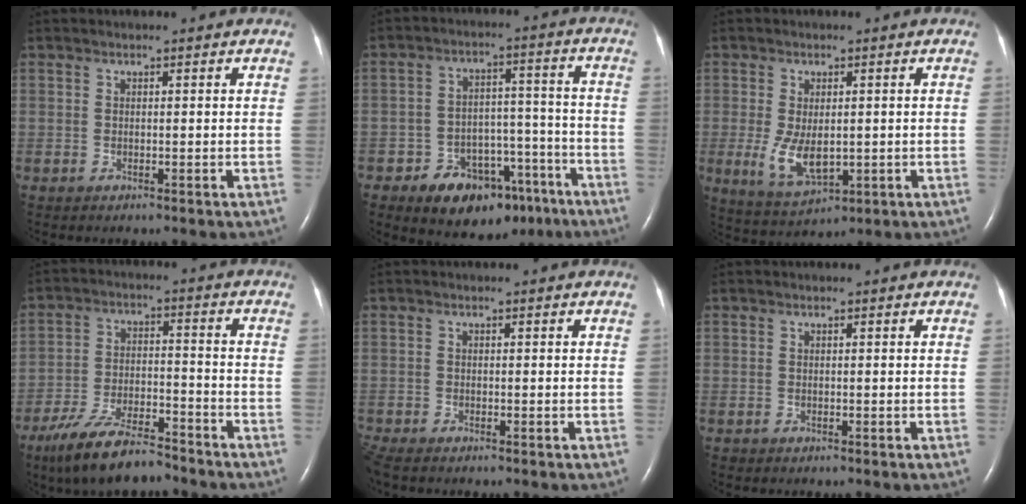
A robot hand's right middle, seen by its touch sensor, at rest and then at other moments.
{"total": 13.0, "force": [-8.4, 7.3, 6.7], "torque": [-0.076, 0.036, -0.119]}
{"total": 6.7, "force": [-0.8, 3.2, 5.9], "torque": [-0.122, -0.015, -0.002]}
{"total": 11.4, "force": [-9.1, 2.6, 6.2], "torque": [-0.117, -0.014, -0.166]}
{"total": 1.9, "force": [-1.8, 0.3, 0.7], "torque": [-0.022, -0.008, -0.034]}
{"total": 0.0}